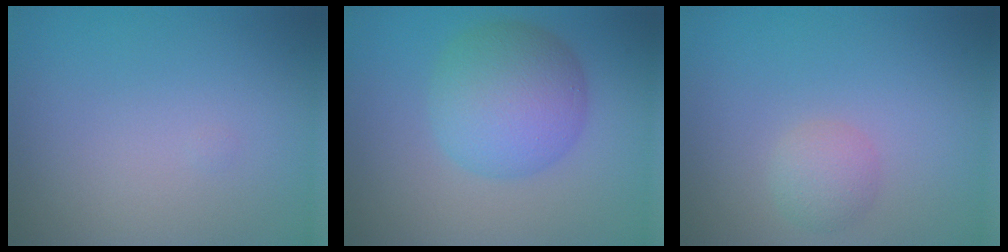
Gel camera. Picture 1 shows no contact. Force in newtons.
{"total": 6.7, "press": 6.7, "slide": 0.1}
{"total": 1.9, "press": 1.9, "slide": 0.1}